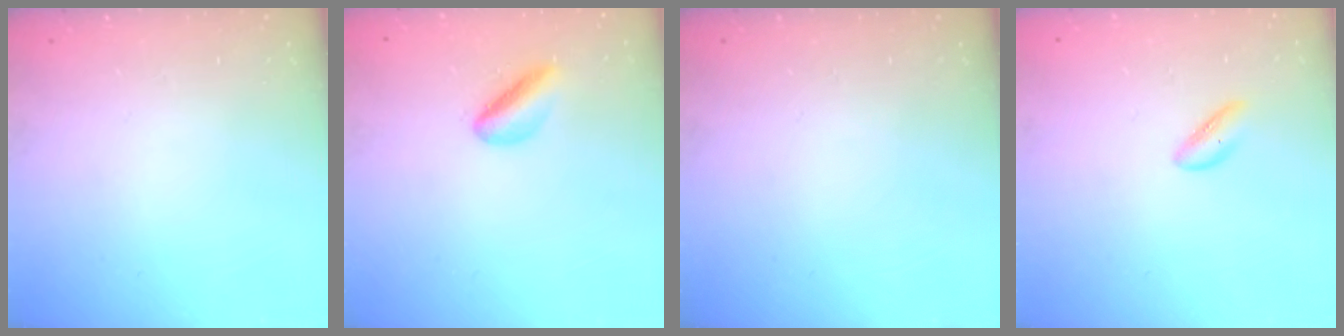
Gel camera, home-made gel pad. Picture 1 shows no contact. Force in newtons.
{"total": 4.7, "press": 4.7, "slide": 0.9}
{"total": 0.0}
{"total": 5.0, "press": 4.8, "slide": 1.4}